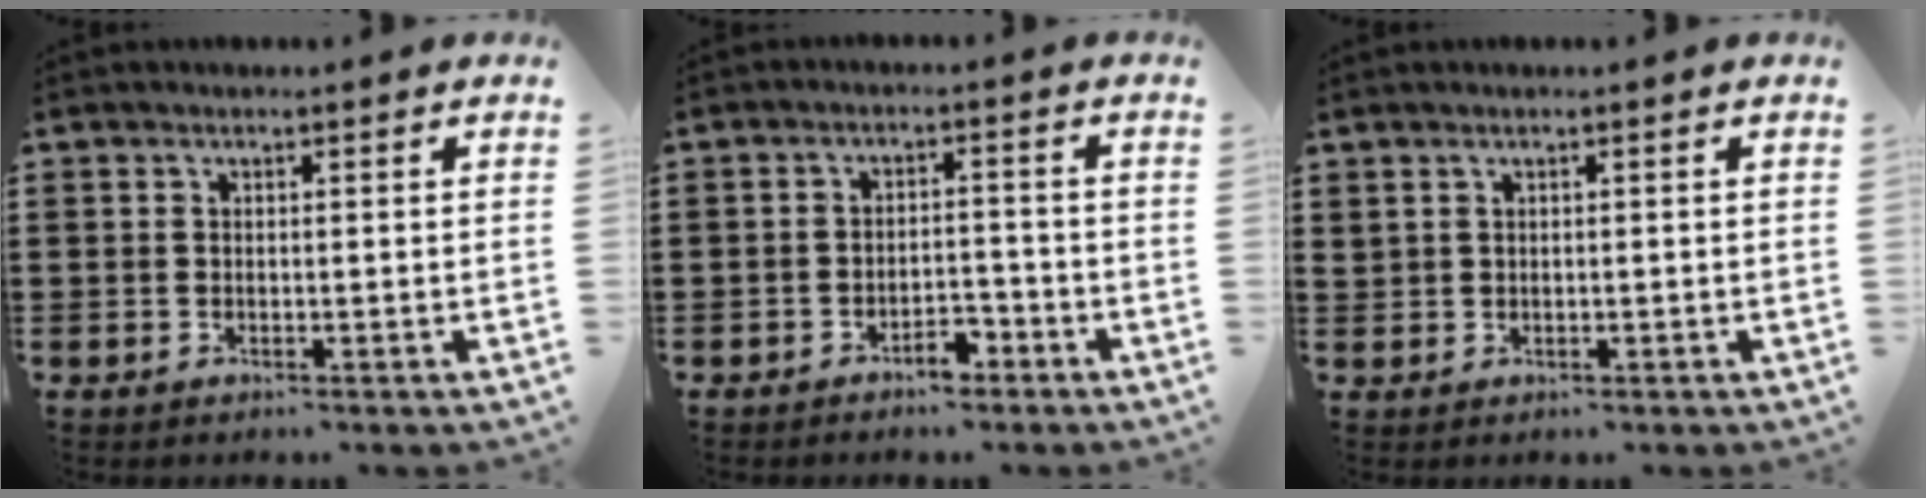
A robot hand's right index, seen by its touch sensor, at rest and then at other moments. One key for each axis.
{"total": 3.4, "fx": -2.7, "fy": 1.3, "fz": 1.6, "tx": -0.028, "ty": 0.009, "tz": -0.052}
{"total": 0.9, "fx": 0.7, "fy": 0.6, "fz": 0.3, "tx": -0.007, "ty": 0.003, "tz": 0.013}